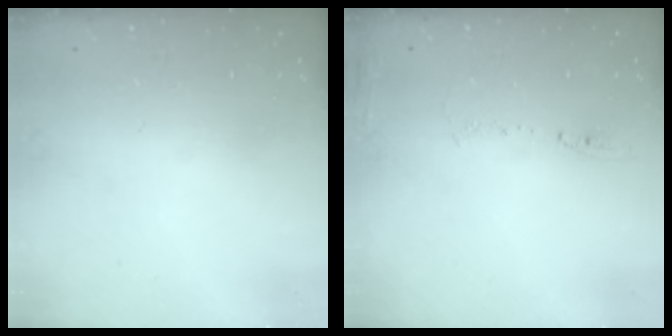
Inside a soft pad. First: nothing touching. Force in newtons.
{"total": 8.3, "press": 8.3, "slide": 0.9}